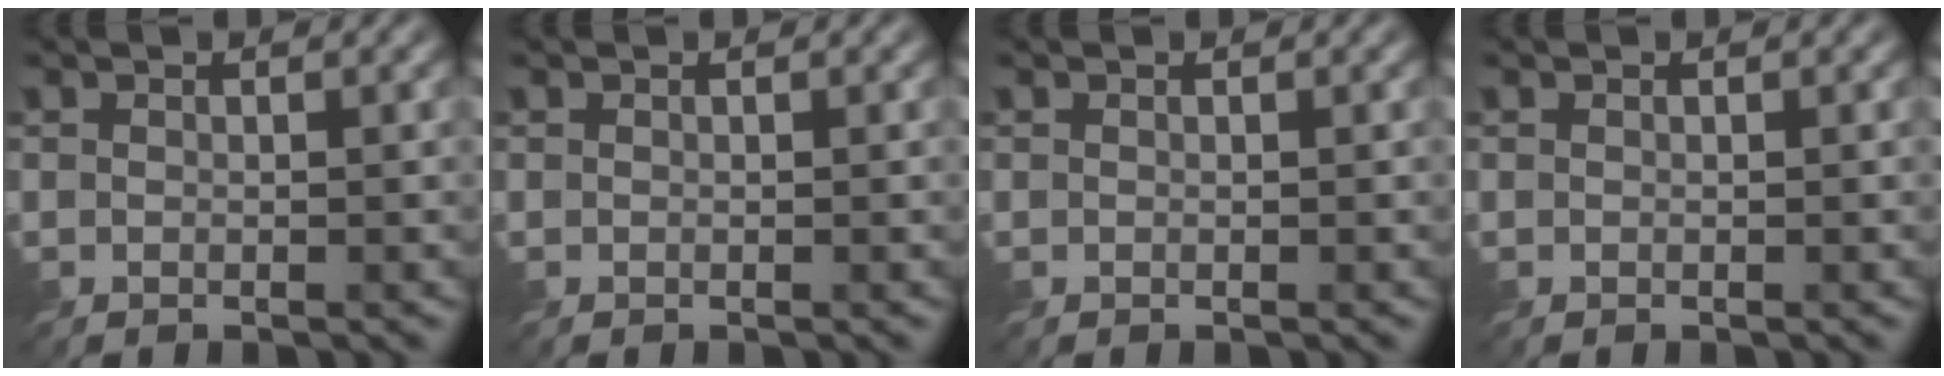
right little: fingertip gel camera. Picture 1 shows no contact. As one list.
[{"total": 0.0}, {"total": 0.0}, {"total": 0.0}]